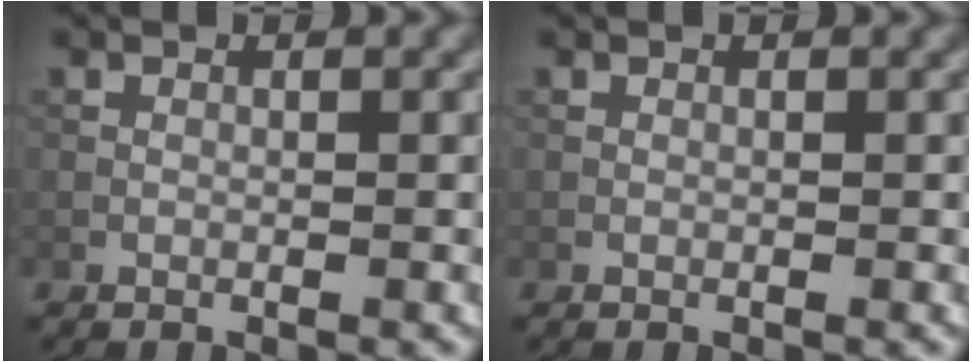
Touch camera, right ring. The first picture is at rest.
{"total": 0.0}